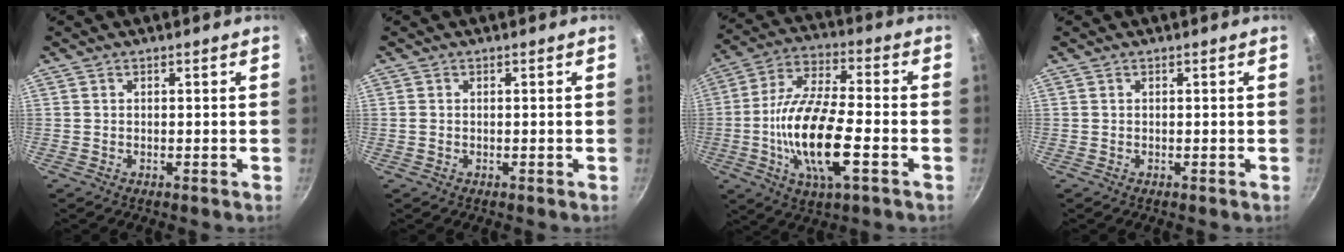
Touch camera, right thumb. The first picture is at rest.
{"total": 0.8, "force": [-0.1, 0.7, 0.4], "torque": [-0.006, 0.001, -0.003]}
{"total": 17.7, "force": [-4.5, 6.3, 15.9], "torque": [-0.303, 0.020, -0.093]}
{"total": 0.0}